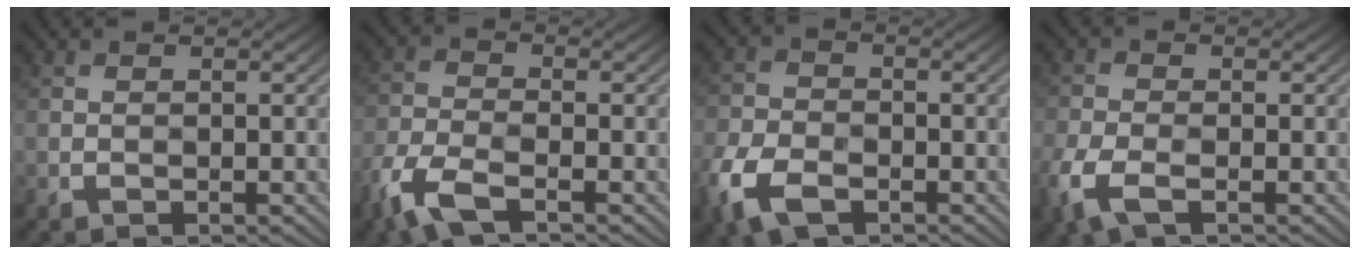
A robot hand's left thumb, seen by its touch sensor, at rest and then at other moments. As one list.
[{"total": 6.2, "force": [-3.4, 2.5, 4.5], "torque": [-0.104, -0.008, -0.085]}, {"total": 8.3, "force": [-3.7, 5.0, 5.4], "torque": [-0.130, -0.017, -0.081]}, {"total": 5.0, "force": [-1.9, 2.6, 3.9], "torque": [-0.093, -0.011, -0.049]}]